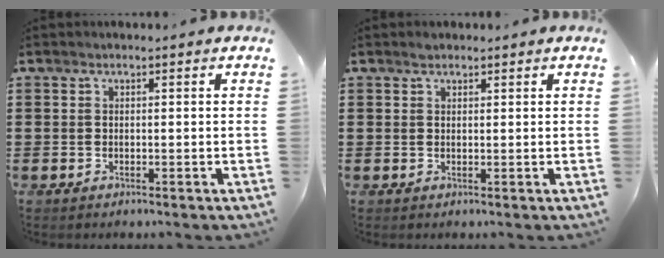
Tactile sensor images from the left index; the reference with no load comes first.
{"total": 1.0, "force": [0.8, 0.5, 0.3], "torque": [-0.008, 0.003, 0.017]}